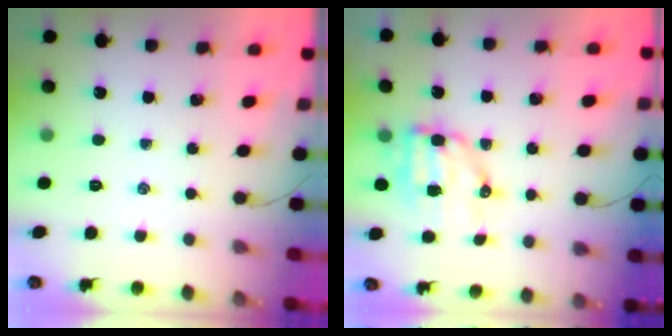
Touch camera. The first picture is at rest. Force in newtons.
{"total": 7.9, "press": 7.7, "slide": 1.7}